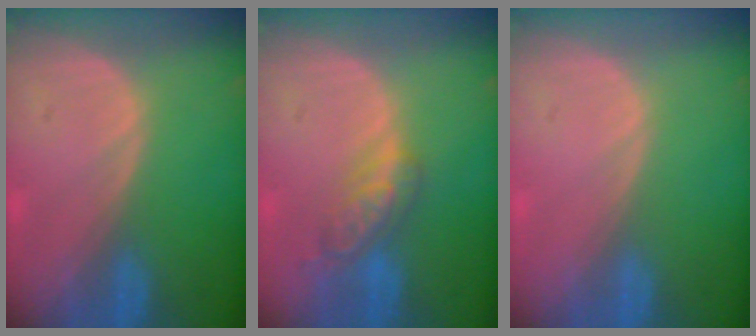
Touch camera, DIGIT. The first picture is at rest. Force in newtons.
{"total": 5.7, "press": 5.0, "slide": 2.7}
{"total": 0.0}